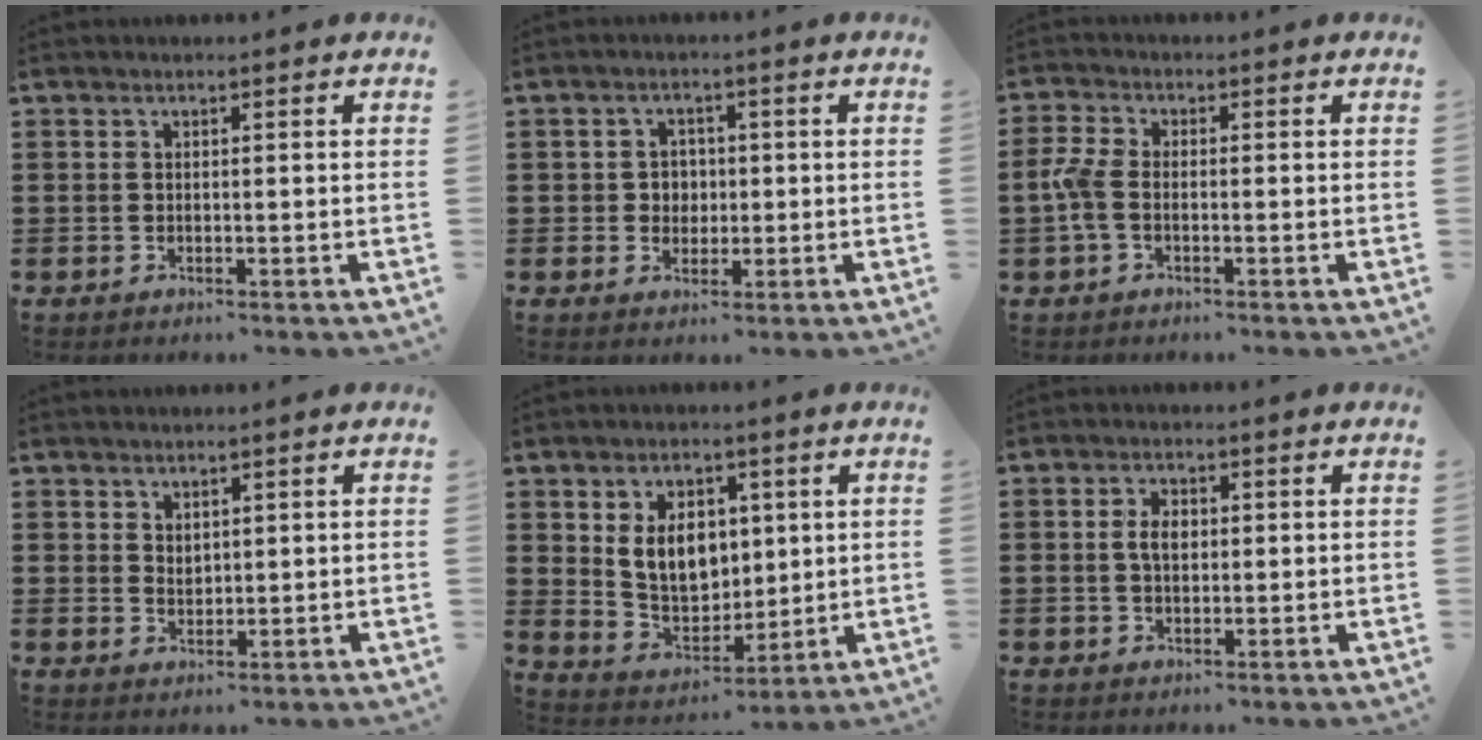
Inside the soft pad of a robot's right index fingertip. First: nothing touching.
{"total": 2.7, "force": [-0.1, 2.6, 0.9], "torque": [-0.028, 0.010, -0.006]}
{"total": 3.6, "force": [-1.1, 1.9, 2.9], "torque": [-0.089, -0.008, -0.031]}
{"total": 1.9, "force": [1.6, 1.1, 0.2], "torque": [-0.006, 0.004, 0.031]}
{"total": 8.3, "force": [2.1, 5.9, 5.4], "torque": [-0.107, 0.005, 0.034]}
{"total": 3.1, "force": [0.3, 1.9, 2.4], "torque": [-0.050, 0.010, 0.003]}